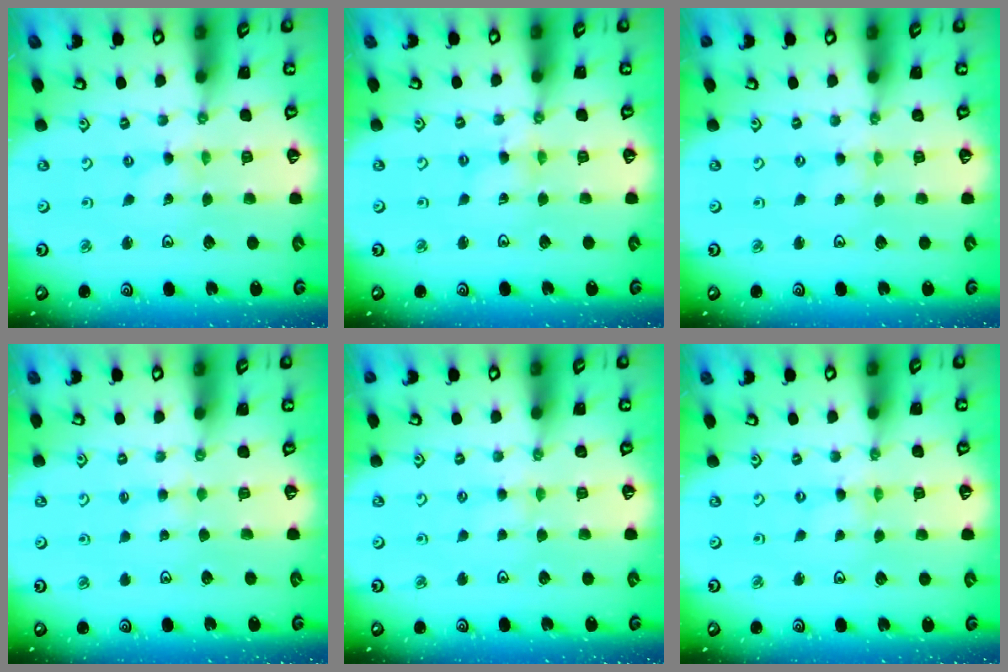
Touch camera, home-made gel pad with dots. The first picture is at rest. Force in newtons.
{"total": 2.6, "press": 2.6, "slide": 0.4}
{"total": 0.0}
{"total": 1.6, "press": 1.5, "slide": 0.4}
{"total": 2.2, "press": 2.2, "slide": 0.4}
{"total": 0.0}